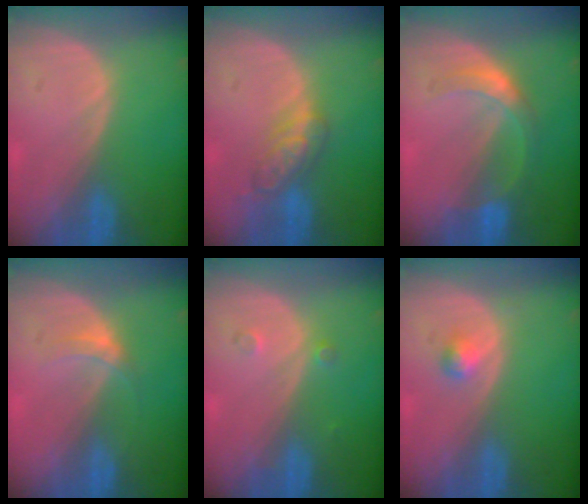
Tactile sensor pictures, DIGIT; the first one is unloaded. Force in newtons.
{"total": 5.2, "press": 5.1, "slide": 1.0}
{"total": 5.6, "press": 5.1, "slide": 2.2}
{"total": 2.6, "press": 2.2, "slide": 1.4}
{"total": 1.5, "press": 1.2, "slide": 0.8}
{"total": 1.7, "press": 1.7, "slide": 0.2}